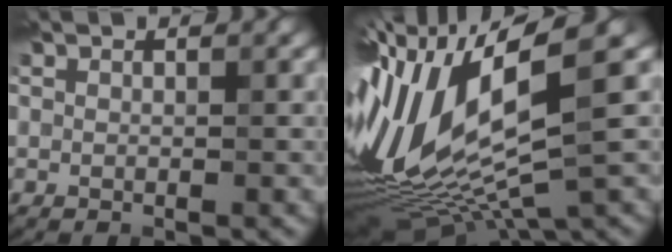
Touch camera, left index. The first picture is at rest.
{"total": 15.3, "force": [0.3, 4.2, 14.7], "torque": [-0.310, -0.009, 0.023]}